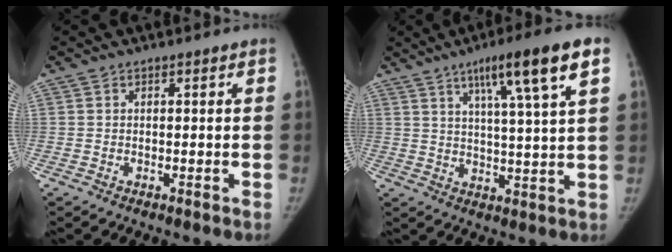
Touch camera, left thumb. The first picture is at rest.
{"total": 13.1, "force": [6.7, 0.7, 11.3], "torque": [-0.175, -0.017, 0.103]}